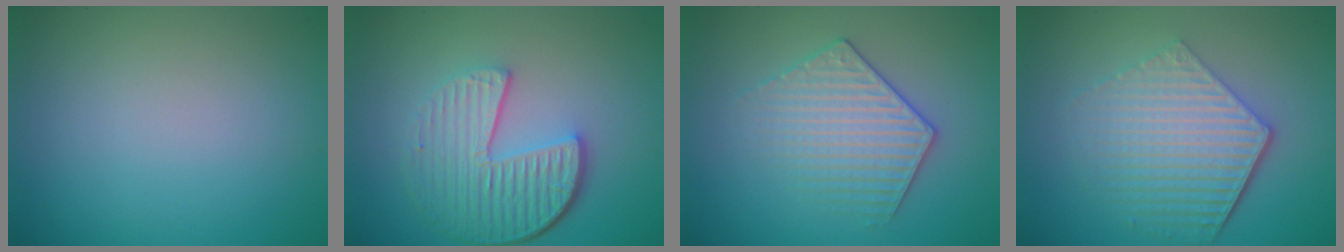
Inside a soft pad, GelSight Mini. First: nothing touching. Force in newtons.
{"total": 6.1, "press": 4.3, "slide": 4.3}
{"total": 3.5, "press": 3.4, "slide": 0.7}
{"total": 6.1, "press": 4.4, "slide": 4.1}